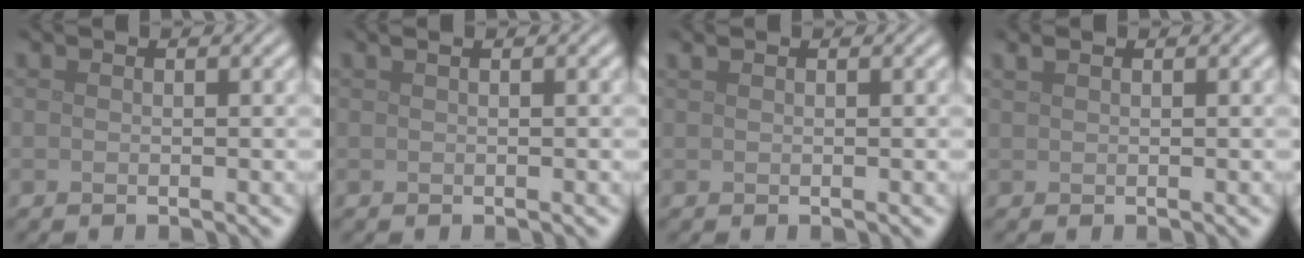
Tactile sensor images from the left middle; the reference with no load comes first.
{"total": 1.1, "force": [0.6, 0.5, 0.8], "torque": [-0.008, 0.000, 0.004]}
{"total": 0.6, "force": [0.5, 0.2, 0.3], "torque": [-0.008, 0.006, 0.010]}
{"total": 0.9, "force": [0.7, 0.3, 0.5], "torque": [-0.010, 0.005, 0.014]}